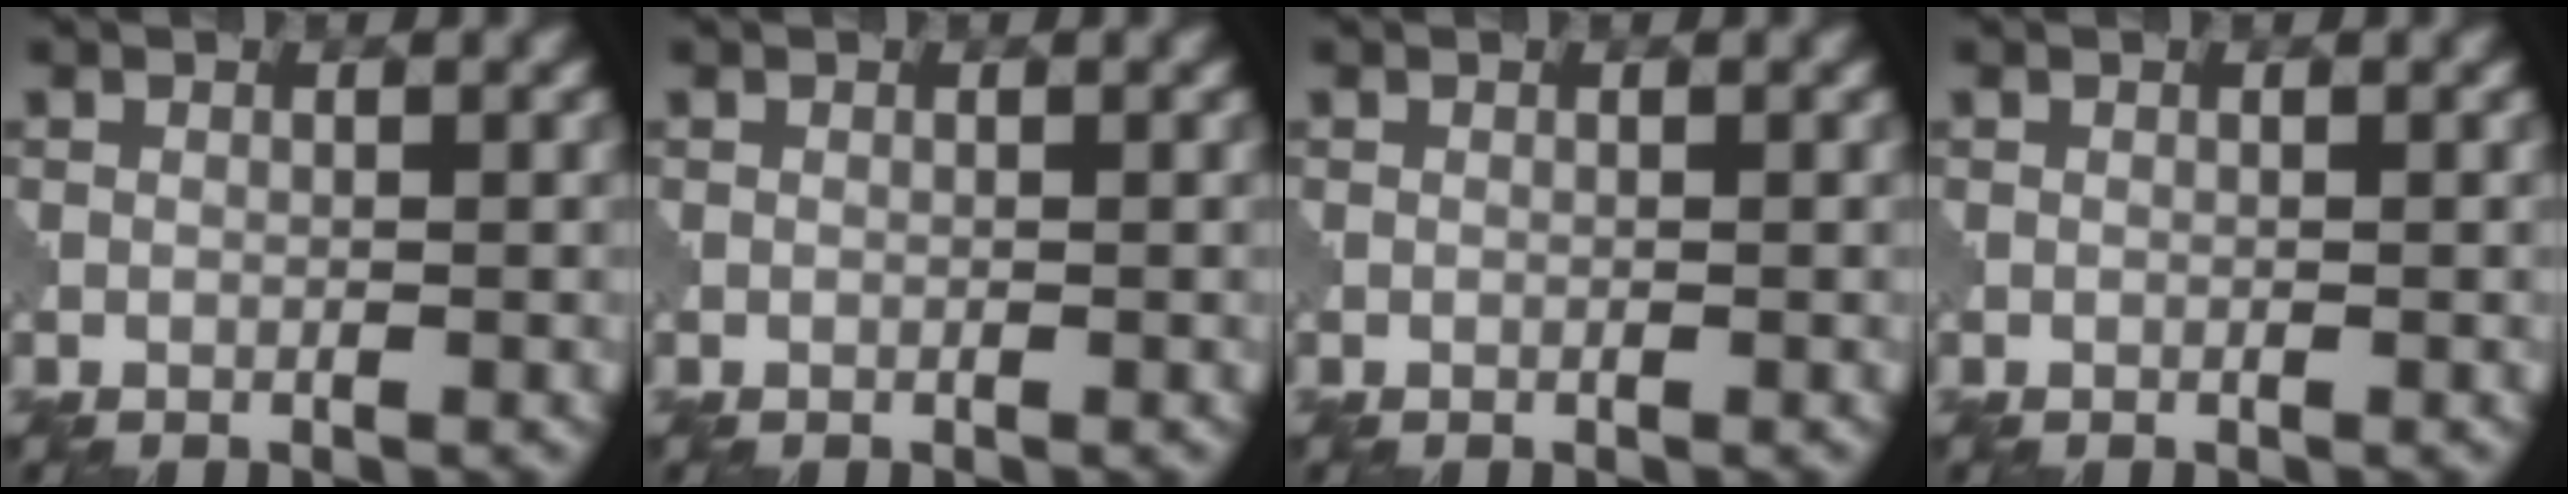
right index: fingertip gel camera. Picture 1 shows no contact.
{"total": 0.0}
{"total": 0.0}
{"total": 0.0}